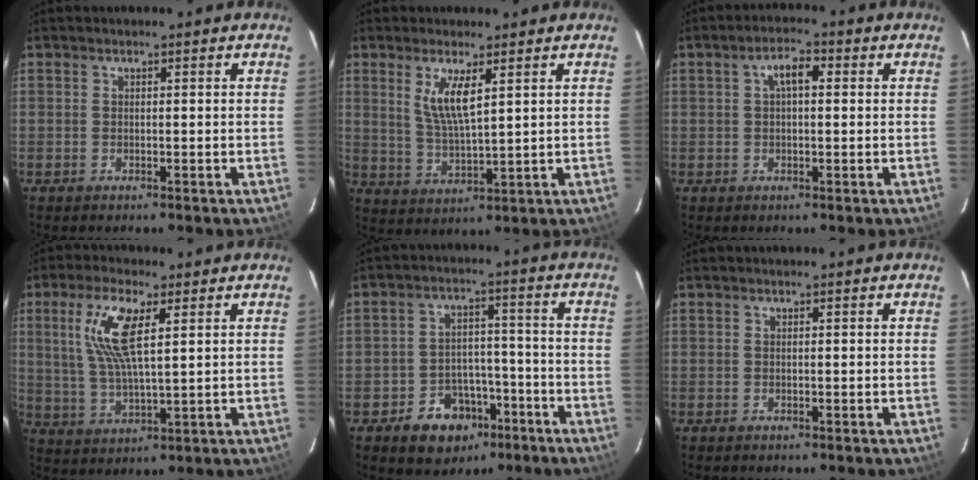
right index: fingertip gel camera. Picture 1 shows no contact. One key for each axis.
{"total": 6.7, "fx": 2.9, "fy": 1.4, "fz": 5.9, "tx": -0.114, "ty": -0.012, "tz": 0.062}
{"total": 4.0, "fx": 1.0, "fy": 1.8, "fz": 3.5, "tx": -0.062, "ty": 0.015, "tz": 0.018}
{"total": 10.5, "fx": 3.6, "fy": 3.1, "fz": 9.3, "tx": -0.191, "ty": 0.006, "tz": 0.077}
{"total": 10.2, "fx": -5.7, "fy": 7.8, "fz": 3.4, "tx": -0.075, "ty": 0.033, "tz": -0.067}
{"total": 0.0}